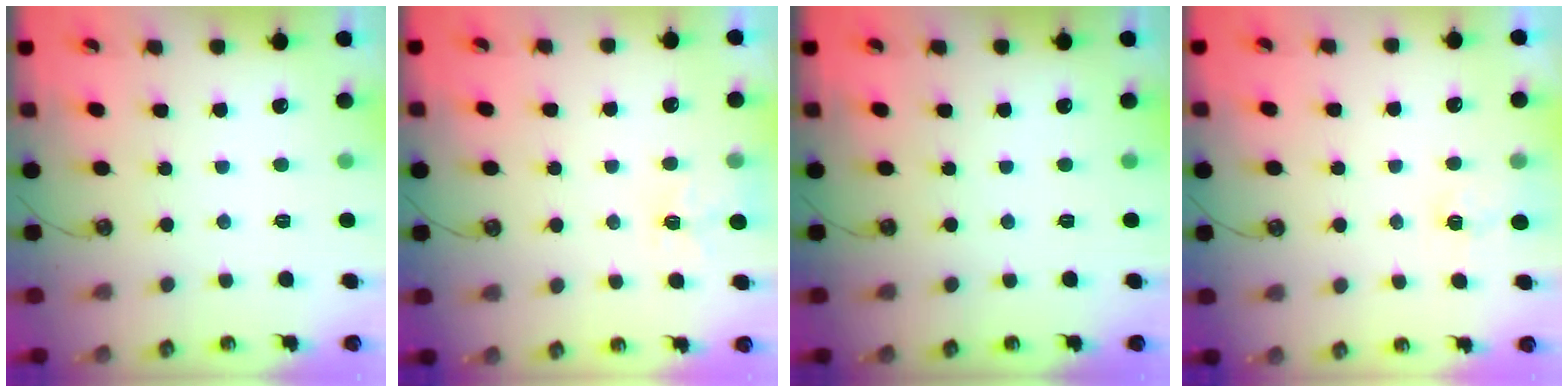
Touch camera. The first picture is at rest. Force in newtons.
{"total": 2.9, "press": 2.8, "slide": 0.4}
{"total": 0.0}
{"total": 2.9, "press": 2.9, "slide": 0.4}